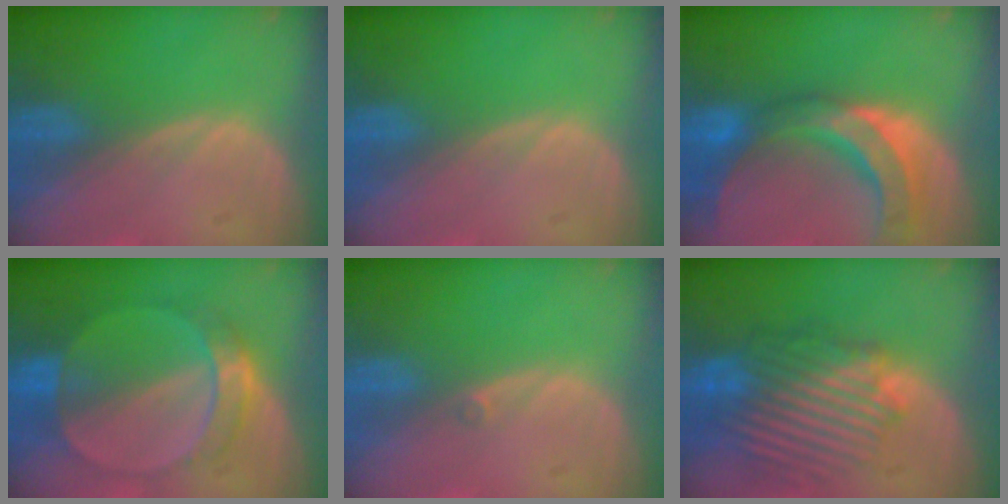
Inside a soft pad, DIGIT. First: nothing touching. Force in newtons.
{"total": 0.0}
{"total": 10.6, "press": 9.3, "slide": 5.1}
{"total": 7.2, "press": 6.4, "slide": 3.4}
{"total": 0.6, "press": 0.5, "slide": 0.3}
{"total": 10.2, "press": 9.7, "slide": 3.0}